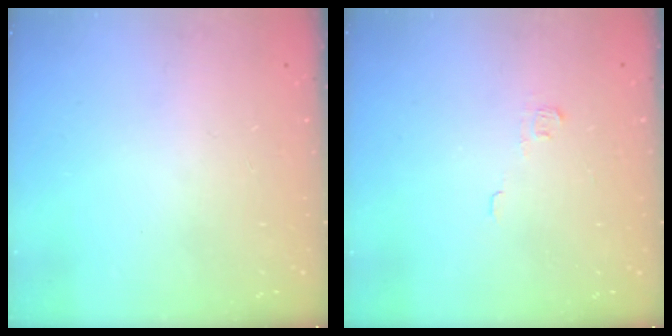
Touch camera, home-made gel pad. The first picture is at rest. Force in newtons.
{"total": 2.8, "press": 2.8, "slide": 0.4}